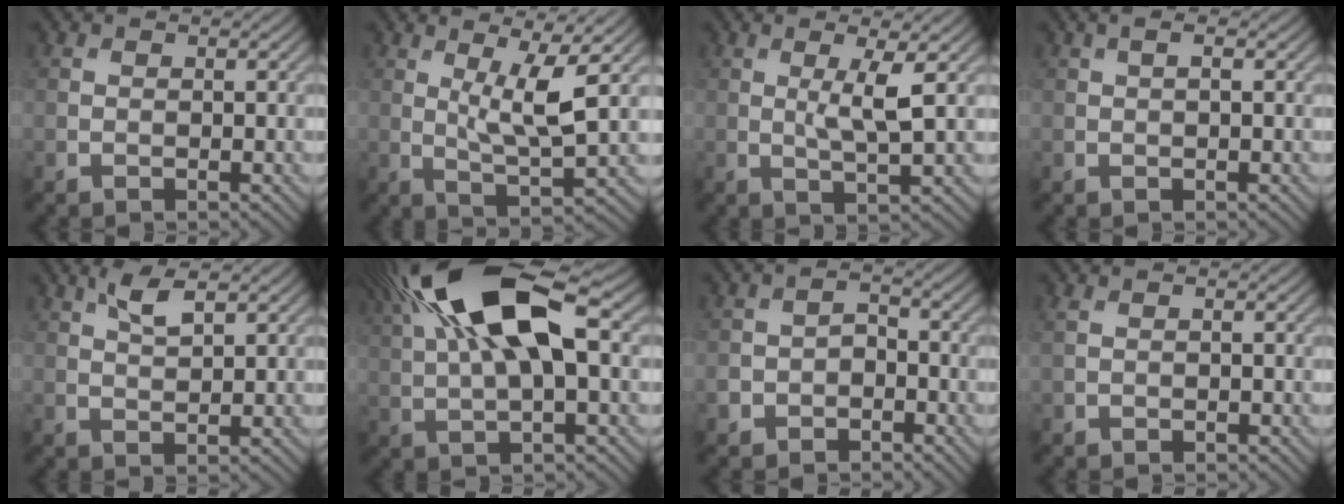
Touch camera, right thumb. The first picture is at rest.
{"total": 7.8, "force": [2.2, 1.4, 7.4], "torque": [-0.138, 0.003, 0.042]}
{"total": 4.3, "force": [0.9, 0.4, 4.1], "torque": [-0.085, 0.003, 0.022]}
{"total": 1.2, "force": [0.3, 0.2, 1.1], "torque": [-0.021, 0.002, 0.007]}
{"total": 3.2, "force": [2.0, 0.8, 2.4], "torque": [-0.055, 0.001, 0.040]}
{"total": 15.5, "force": [4.9, 5.9, 13.4], "torque": [-0.282, 0.023, 0.080]}
{"total": 3.1, "force": [-1.8, 2.2, 1.2], "torque": [-0.024, 0.000, -0.038]}
{"total": 1.3, "force": [0.3, 0.7, 1.0], "torque": [-0.028, 0.002, 0.008]}